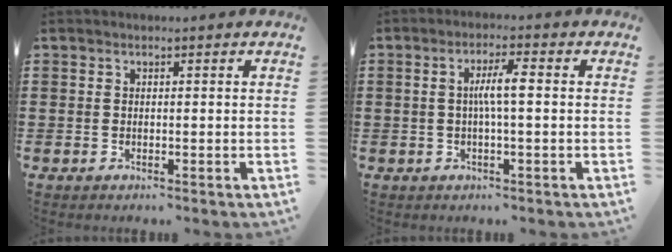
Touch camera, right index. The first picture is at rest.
{"total": 4.1, "force": [0.0, 0.5, 4.1], "torque": [-0.076, 0.003, -0.003]}